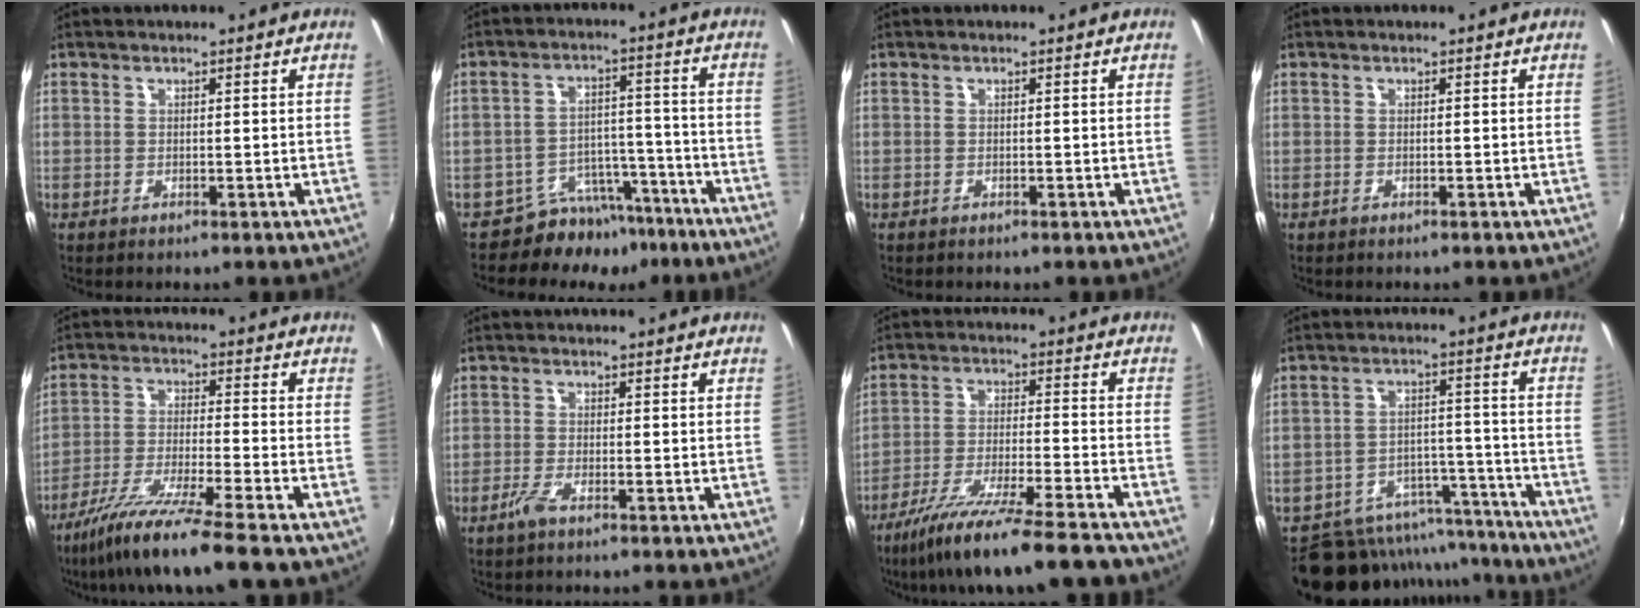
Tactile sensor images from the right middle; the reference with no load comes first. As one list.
[{"total": 9.4, "force": [-8.0, 4.7, 1.2], "torque": [-0.021, 0.030, -0.112]}, {"total": 0.0}, {"total": 0.0}, {"total": 13.1, "force": [-10.2, -0.7, 8.3], "torque": [-0.172, -0.031, -0.183]}, {"total": 2.4, "force": [-1.7, 0.3, 1.7], "torque": [-0.043, -0.005, -0.036]}, {"total": 16.6, "force": [-13.9, 0.1, 9.2], "torque": [-0.179, -0.043, -0.231]}, {"total": 16.8, "force": [-14.3, 7.6, 4.4], "torque": [-0.091, 0.041, -0.182]}]